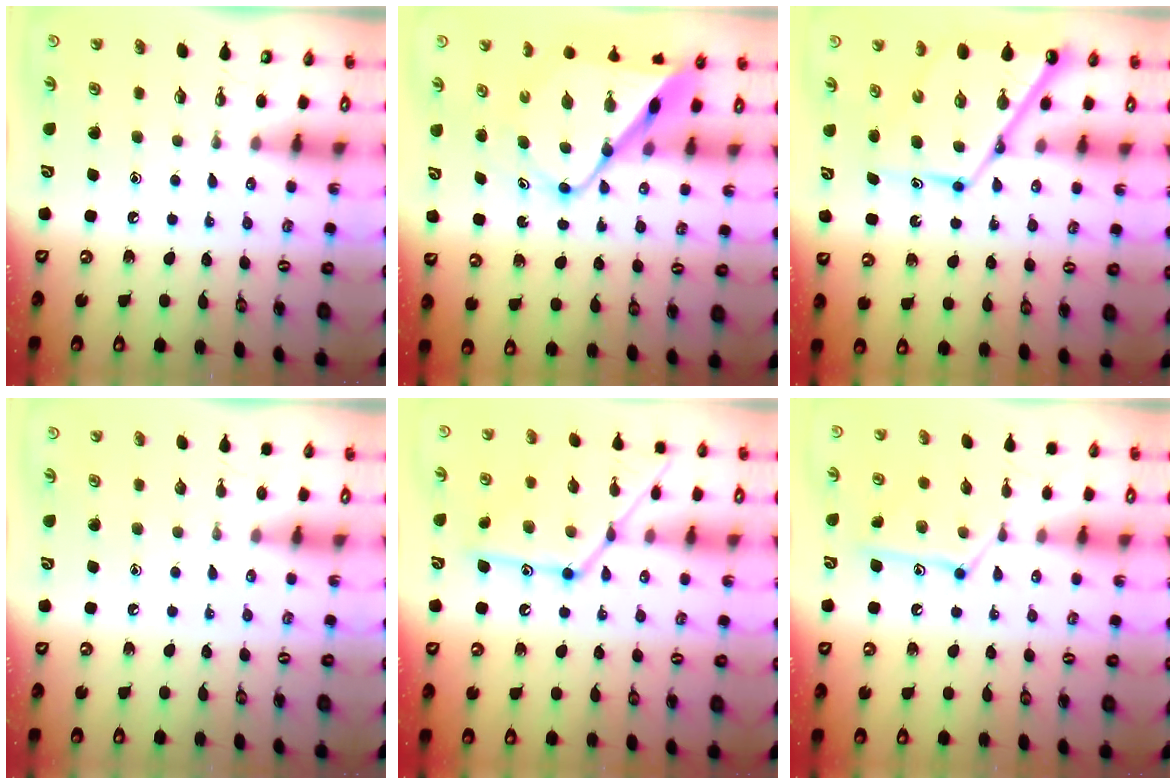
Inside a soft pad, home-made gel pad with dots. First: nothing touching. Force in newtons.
{"total": 12.4, "press": 12.4, "slide": 0.9}
{"total": 13.9, "press": 13.8, "slide": 1.4}
{"total": 0.0}
{"total": 17.5, "press": 17.4, "slide": 1.2}
{"total": 12.4, "press": 12.4, "slide": 0.0}